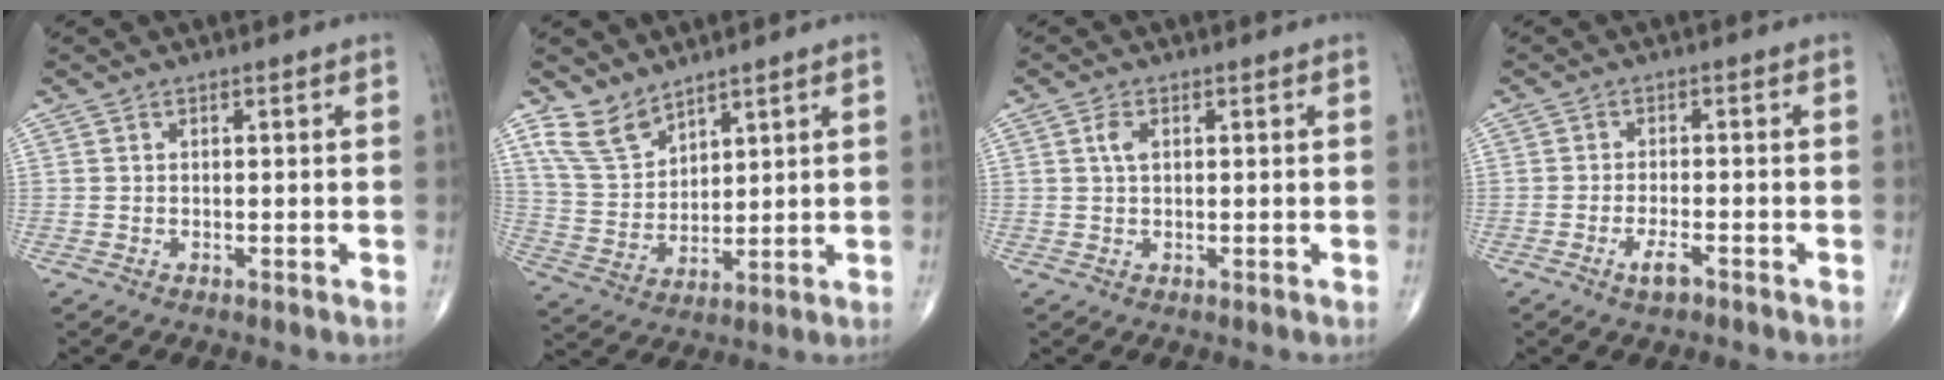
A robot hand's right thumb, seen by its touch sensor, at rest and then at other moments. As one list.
[{"total": 7.7, "force": [6.1, 3.7, 2.8], "torque": [-0.045, -0.037, 0.138]}, {"total": 2.2, "force": [0.6, 1.2, 1.8], "torque": [-0.037, 0.004, 0.013]}, {"total": 3.2, "force": [-1.9, 0.9, 2.3], "torque": [-0.046, 0.007, -0.037]}]